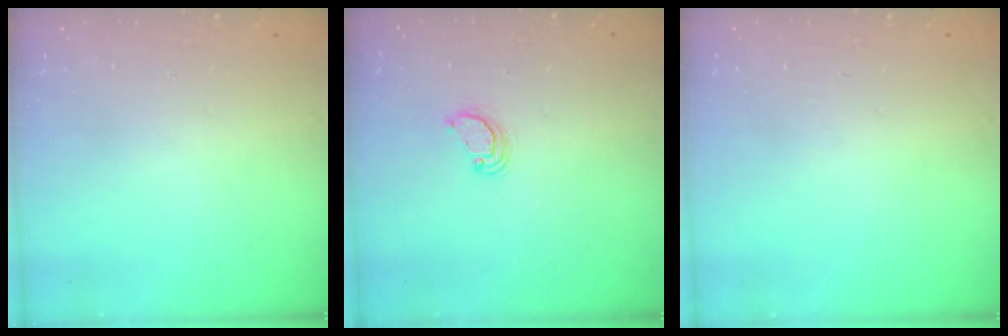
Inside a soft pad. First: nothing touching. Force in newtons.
{"total": 3.5, "press": 3.5, "slide": 0.3}
{"total": 0.0}